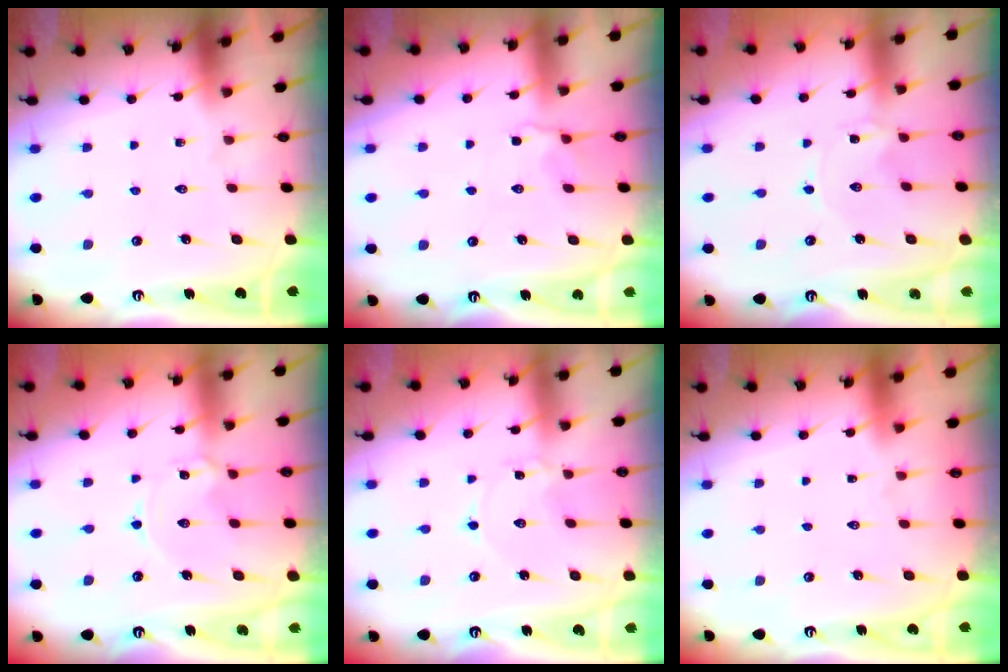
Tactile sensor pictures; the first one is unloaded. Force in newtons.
{"total": 3.4, "press": 3.0, "slide": 1.6}
{"total": 0.0}
{"total": 1.7, "press": 1.7, "slide": 0.1}
{"total": 0.7, "press": 0.7, "slide": 0.0}
{"total": 1.6, "press": 1.6, "slide": 0.1}